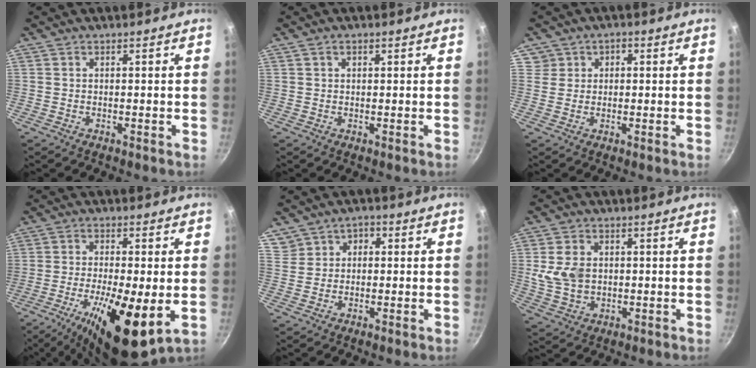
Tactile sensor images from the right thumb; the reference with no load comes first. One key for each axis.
{"total": 1.2, "fx": 0.6, "fy": 0.7, "fz": 0.7, "tx": -0.008, "ty": 0.000, "tz": 0.011}
{"total": 3.7, "fx": 1.0, "fy": 3.5, "fz": 0.6, "tx": 0.022, "ty": 0.016, "tz": 0.018}
{"total": 15.2, "fx": -4.2, "fy": 4.6, "fz": 13.8, "tx": -0.244, "ty": -0.003, "tz": -0.068}
{"total": 4.8, "fx": 1.8, "fy": 4.1, "fz": 1.6, "tx": 0.001, "ty": 0.010, "tz": 0.034}
{"total": 7.9, "fx": 0.8, "fy": 6.1, "fz": 5.0, "tx": -0.082, "ty": -0.005, "tz": 0.018}